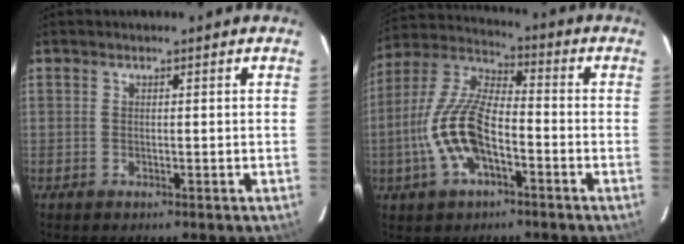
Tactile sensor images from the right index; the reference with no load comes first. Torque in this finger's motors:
{"motor_torque": [1.19, -0.95, 0.28, 0.21]}